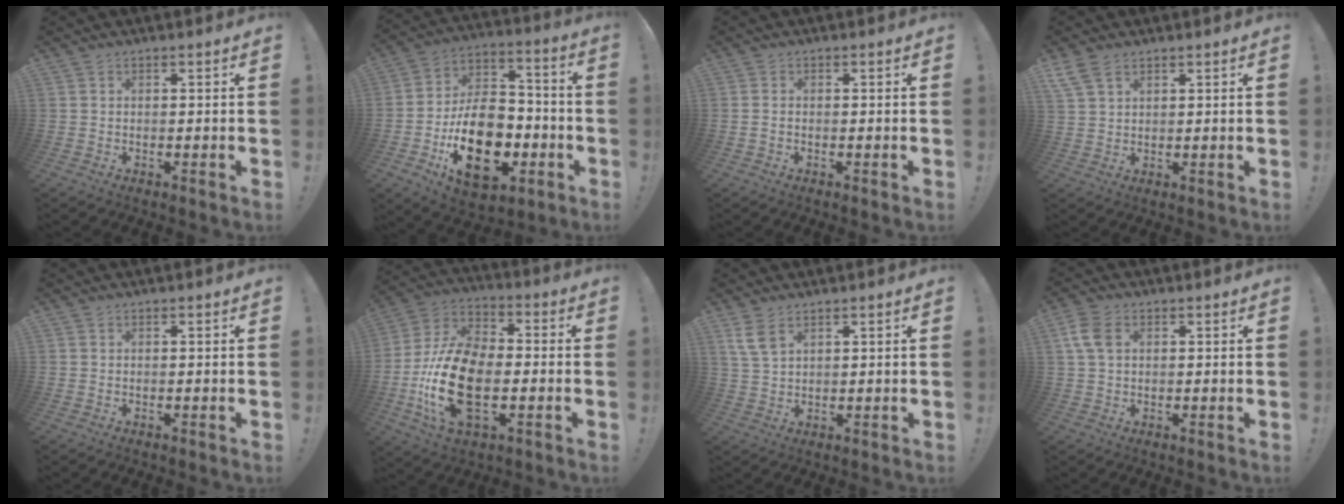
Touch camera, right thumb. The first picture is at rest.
{"total": 23.0, "force": [-8.1, 15.4, 15.1], "torque": [-0.247, 0.045, -0.120]}
{"total": 0.6, "force": [-0.2, 0.4, 0.3], "torque": [-0.010, 0.003, -0.003]}
{"total": 5.8, "force": [3.9, 3.0, 3.1], "torque": [-0.063, -0.009, 0.078]}
{"total": 0.0}
{"total": 21.7, "force": [-5.5, 12.7, 16.7], "torque": [-0.332, 0.022, -0.087]}
{"total": 5.9, "force": [3.3, 3.3, 3.5], "torque": [-0.066, -0.009, 0.066]}
{"total": 6.9, "force": [1.9, 4.9, 4.5], "torque": [-0.101, 0.011, 0.038]}